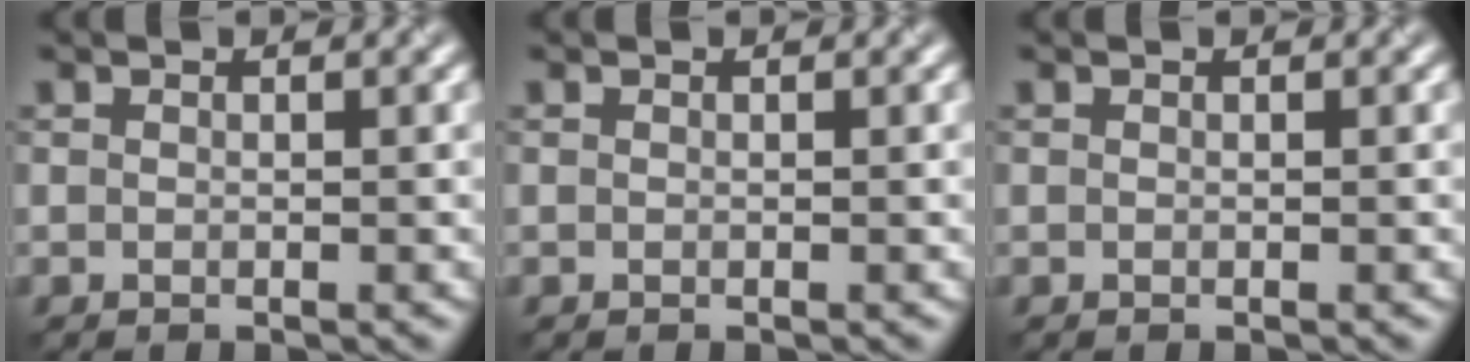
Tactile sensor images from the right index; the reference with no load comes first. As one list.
[{"total": 0.0}, {"total": 0.0}]